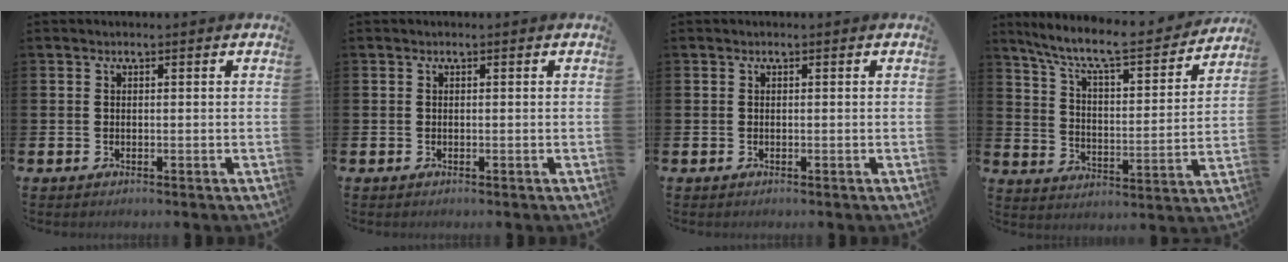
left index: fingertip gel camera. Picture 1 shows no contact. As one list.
[{"total": 0.0}, {"total": 0.0}, {"total": 9.4, "force": [8.1, 1.8, 4.3], "torque": [-0.113, -0.053, 0.135]}]